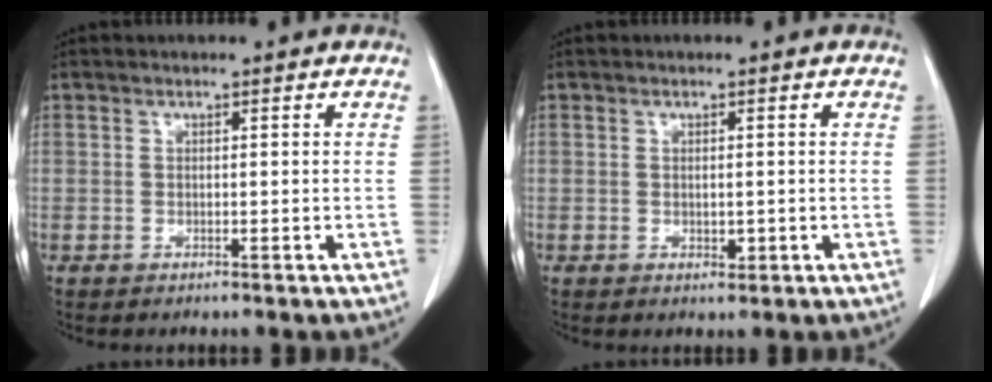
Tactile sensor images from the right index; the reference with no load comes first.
{"total": 1.3, "force": [-0.2, 0.7, 1.0], "torque": [-0.015, -0.002, 0.001]}